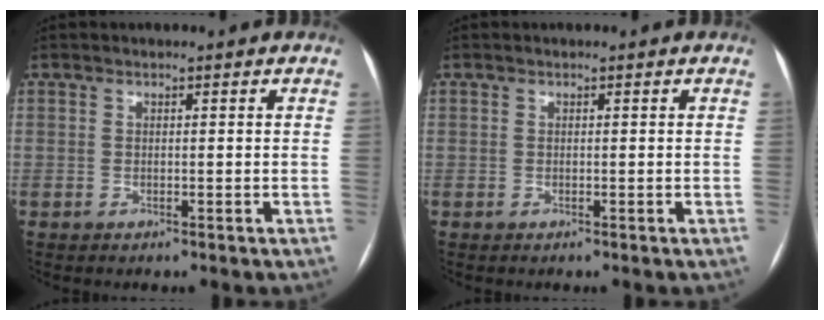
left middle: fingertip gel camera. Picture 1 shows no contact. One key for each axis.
{"total": 0.0}